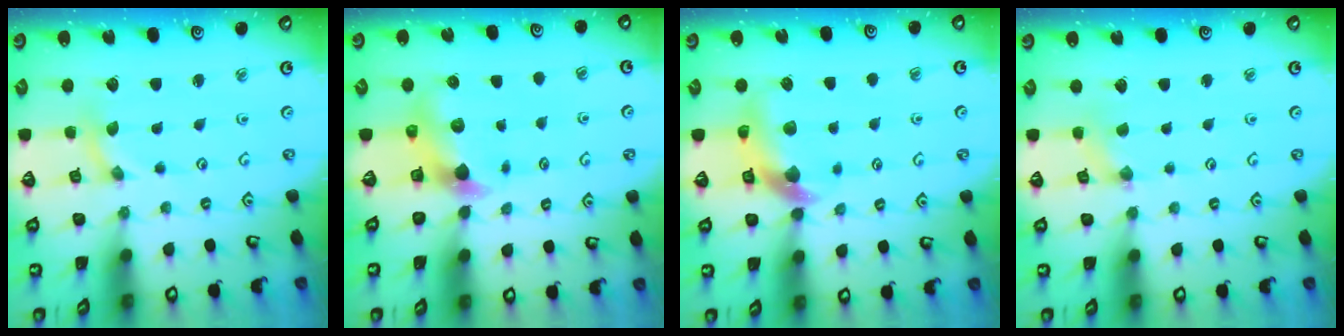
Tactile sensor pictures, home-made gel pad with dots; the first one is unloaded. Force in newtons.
{"total": 6.9, "press": 6.9, "slide": 0.5}
{"total": 9.9, "press": 9.8, "slide": 1.6}
{"total": 0.0}